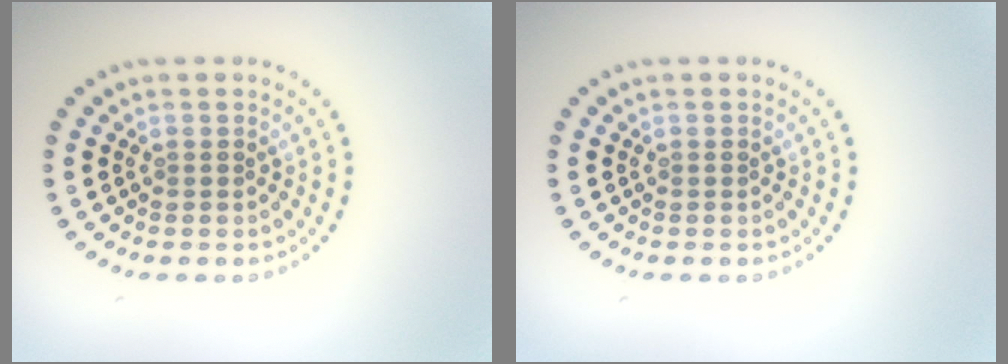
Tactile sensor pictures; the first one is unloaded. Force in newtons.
{"total": 0.0}